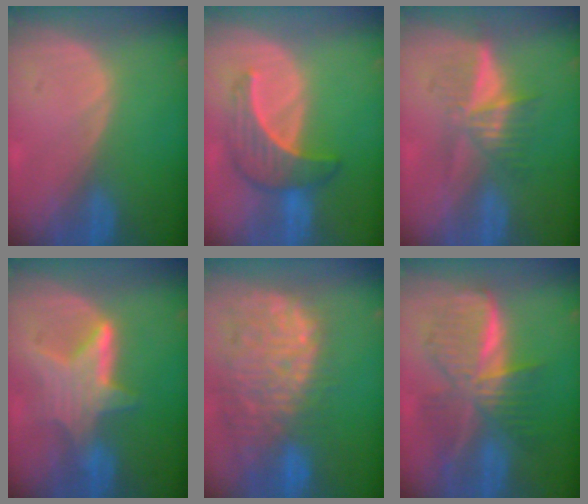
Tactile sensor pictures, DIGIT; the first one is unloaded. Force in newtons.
{"total": 6.5, "press": 6.4, "slide": 1.0}
{"total": 5.9, "press": 5.3, "slide": 2.7}
{"total": 6.4, "press": 6.4, "slide": 0.6}
{"total": 13.8, "press": 11.6, "slide": 7.5}
{"total": 9.5, "press": 9.5, "slide": 0.6}